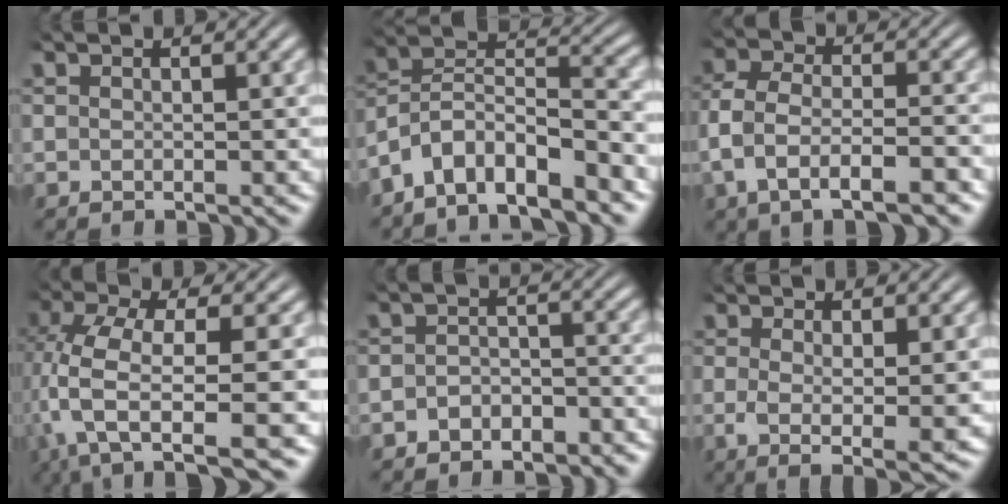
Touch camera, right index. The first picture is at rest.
{"total": 10.1, "force": [-3.8, 7.8, 5.1], "torque": [-0.133, -0.033, -0.069]}
{"total": 6.4, "force": [-2.2, 4.0, 4.5], "torque": [-0.100, -0.021, -0.034]}
{"total": 9.8, "force": [-4.9, 4.6, 7.1], "torque": [-0.179, -0.050, -0.054]}
{"total": 3.8, "force": [-3.5, 1.7, 0.2], "torque": [0.001, -0.011, -0.060]}
{"total": 4.1, "force": [-0.9, 0.7, 3.9], "torque": [-0.073, -0.030, 0.001]}